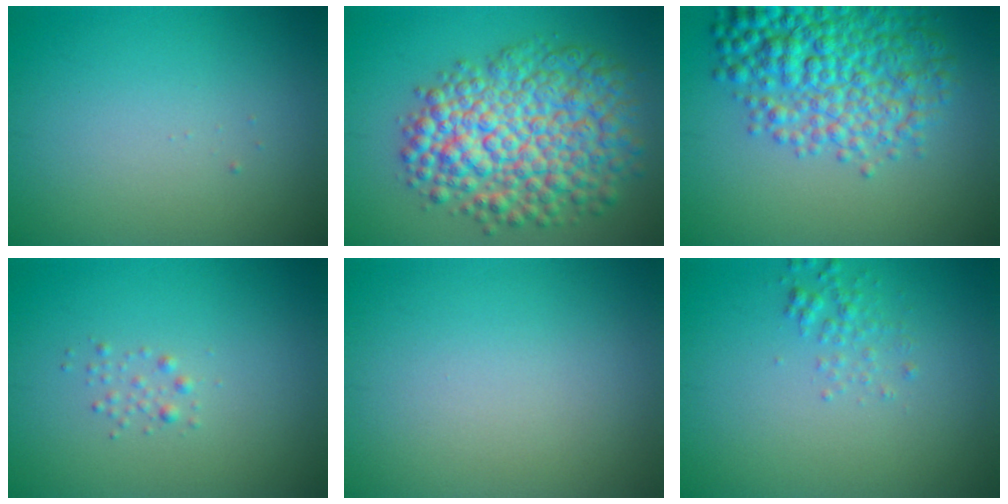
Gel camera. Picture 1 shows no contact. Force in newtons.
{"total": 9.9, "press": 9.9, "slide": 0.3}
{"total": 7.2, "press": 7.2, "slide": 0.2}
{"total": 0.8, "press": 0.8, "slide": 0.1}
{"total": 0.0}
{"total": 1.3, "press": 1.3, "slide": 0.0}